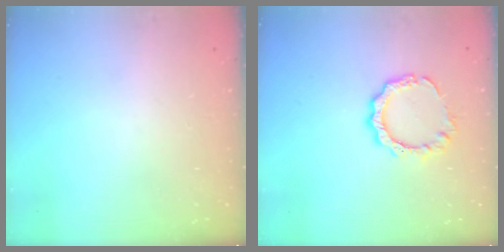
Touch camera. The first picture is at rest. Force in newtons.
{"total": 8.8, "press": 8.8, "slide": 0.8}